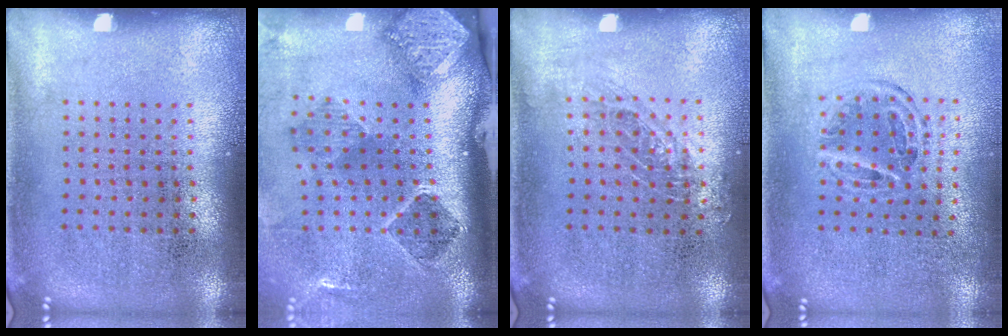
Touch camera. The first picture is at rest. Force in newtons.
{"total": 3.0, "press": 1.9, "slide": 2.3}
{"total": 0.9, "press": 0.8, "slide": 0.2}
{"total": 1.1, "press": 1.0, "slide": 0.4}